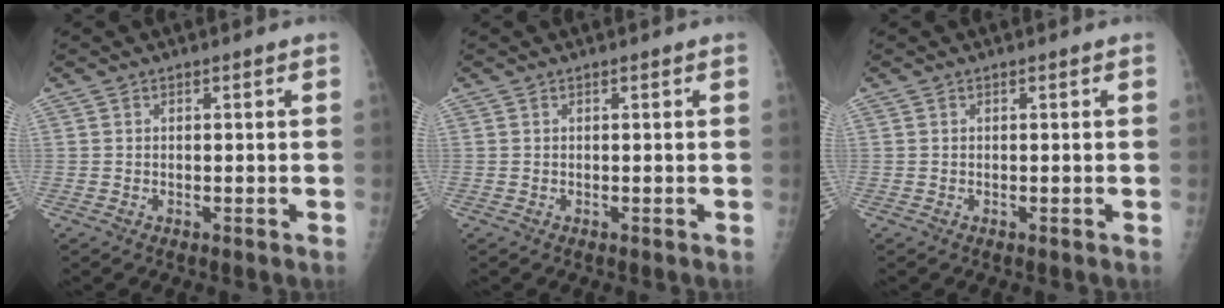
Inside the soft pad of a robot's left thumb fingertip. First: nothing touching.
{"total": 0.0}
{"total": 0.0}